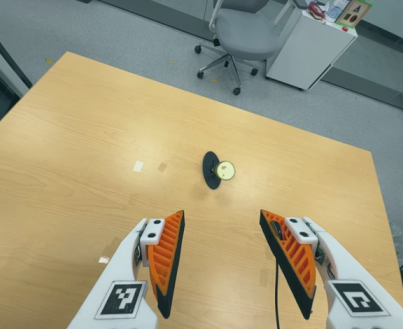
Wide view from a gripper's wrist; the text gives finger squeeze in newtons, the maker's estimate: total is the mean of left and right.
{"total": 0.0}